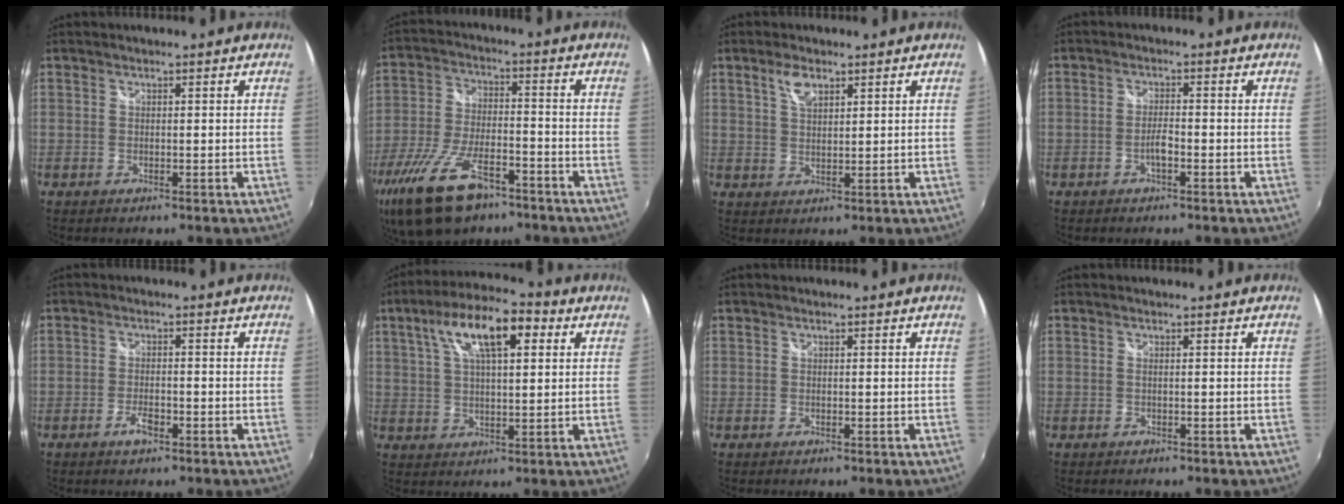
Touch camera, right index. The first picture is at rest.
{"total": 17.6, "force": [-11.5, 7.6, 10.9], "torque": [-0.239, -0.035, -0.201]}
{"total": 4.0, "force": [2.4, 1.7, 2.7], "torque": [-0.049, 0.004, 0.043]}
{"total": 2.4, "force": [-1.2, 0.6, 2.0], "torque": [-0.044, 0.003, -0.025]}
{"total": 3.1, "force": [-1.8, 1.2, 2.2], "torque": [-0.050, -0.002, -0.035]}
{"total": 14.0, "force": [5.8, 5.1, 11.7], "torque": [-0.207, 0.032, 0.091]}
{"total": 0.0}
{"total": 0.6, "force": [-0.3, 0.0, 0.5], "torque": [-0.006, 0.002, -0.007]}